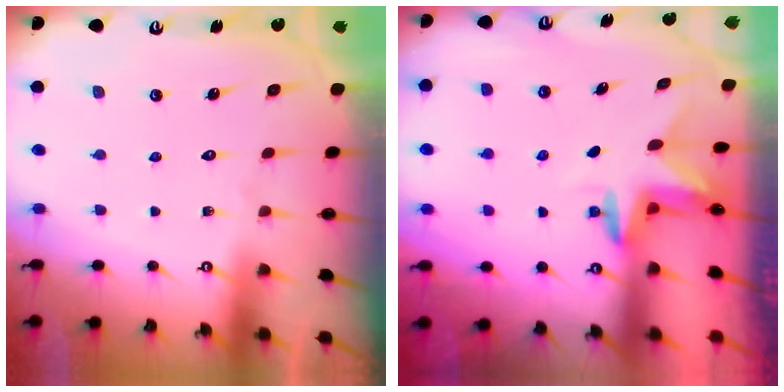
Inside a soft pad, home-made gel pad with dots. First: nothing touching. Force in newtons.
{"total": 3.0, "press": 3.0, "slide": 0.2}